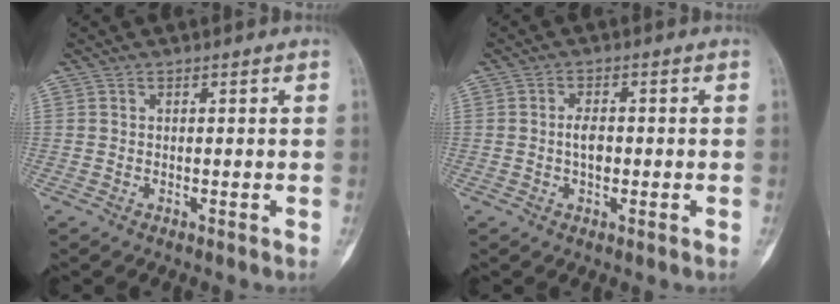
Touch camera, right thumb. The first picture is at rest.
{"total": 3.4, "force": [-0.3, 1.8, 2.9], "torque": [-0.048, 0.003, -0.009]}